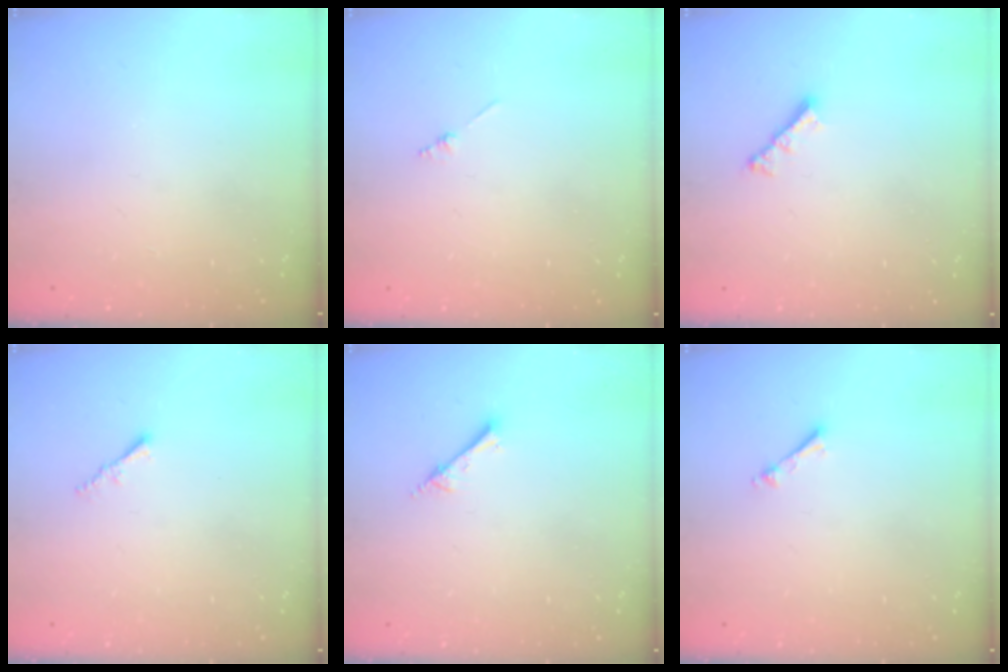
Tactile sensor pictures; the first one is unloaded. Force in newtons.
{"total": 0.8, "press": 0.8, "slide": 0.2}
{"total": 3.0, "press": 3.0, "slide": 0.6}
{"total": 1.2, "press": 1.1, "slide": 0.4}
{"total": 2.2, "press": 2.2, "slide": 0.3}
{"total": 1.0, "press": 1.0, "slide": 0.2}